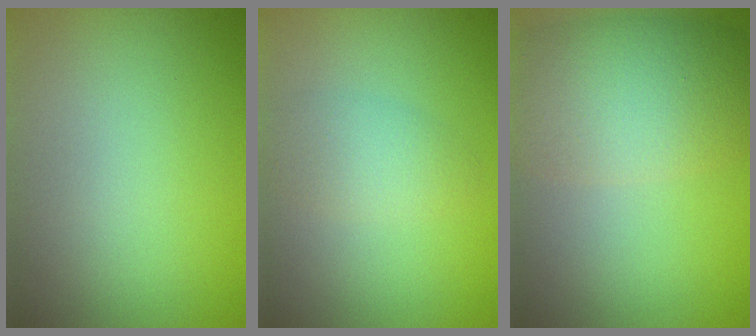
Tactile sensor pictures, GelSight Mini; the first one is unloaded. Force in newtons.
{"total": 2.2, "press": 2.2, "slide": 0.1}
{"total": 7.2, "press": 7.2, "slide": 0.6}